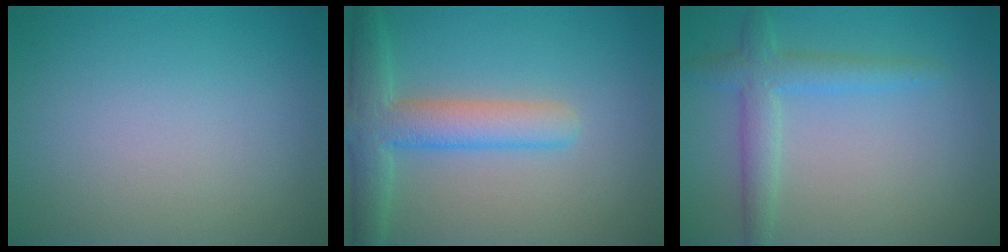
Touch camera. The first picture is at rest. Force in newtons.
{"total": 5.1, "press": 5.0, "slide": 0.5}
{"total": 3.1, "press": 3.1, "slide": 0.2}